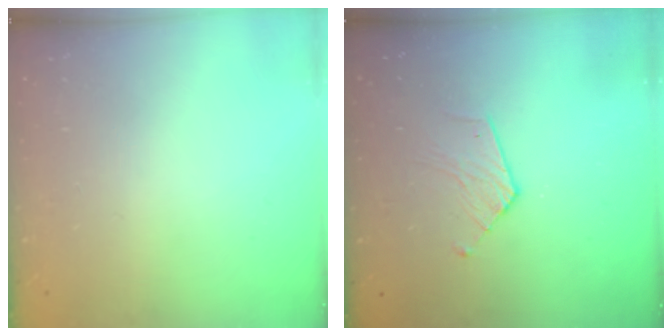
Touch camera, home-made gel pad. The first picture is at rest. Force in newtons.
{"total": 6.4, "press": 6.4, "slide": 0.5}